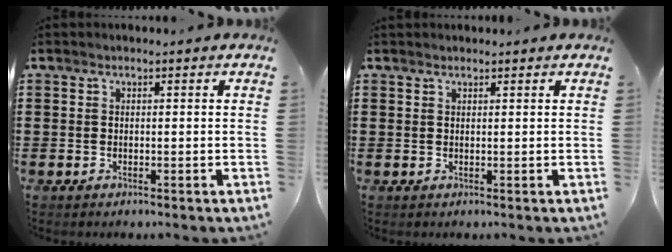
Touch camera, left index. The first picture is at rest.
{"total": 0.8, "force": [0.7, 0.2, 0.2], "torque": [-0.007, 0.000, 0.015]}